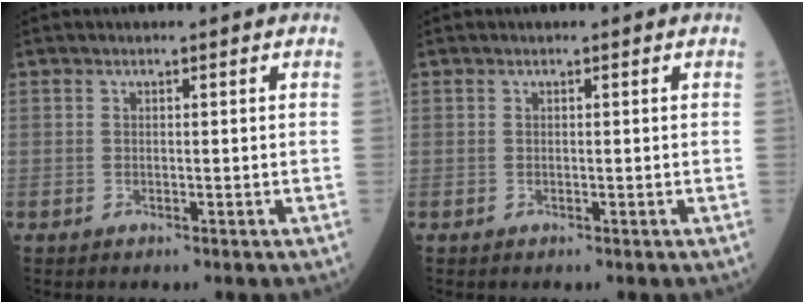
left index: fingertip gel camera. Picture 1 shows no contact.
{"total": 0.0}